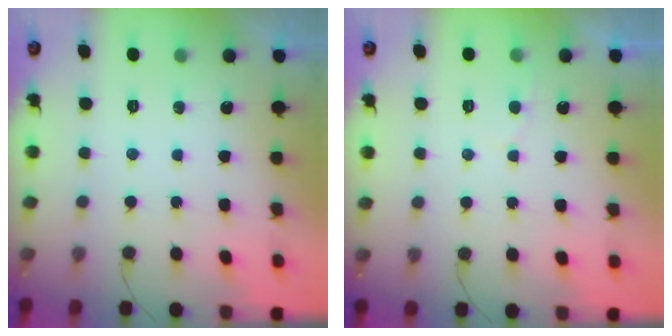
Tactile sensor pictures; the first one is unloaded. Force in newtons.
{"total": 5.2, "press": 5.2, "slide": 0.4}